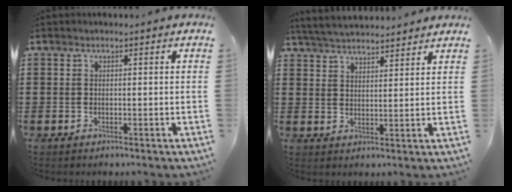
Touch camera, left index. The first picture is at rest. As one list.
[{"total": 4.4, "force": [4.4, 0.2, 0.8], "torque": [-0.030, -0.015, 0.080]}]